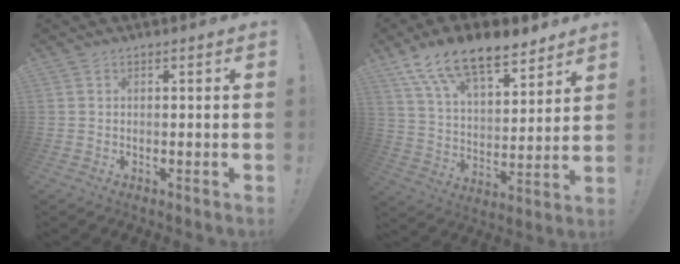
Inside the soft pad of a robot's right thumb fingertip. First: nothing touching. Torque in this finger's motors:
{"motor_torque": [0.54, 0.91, 1.08, 0.67, 0.09]}